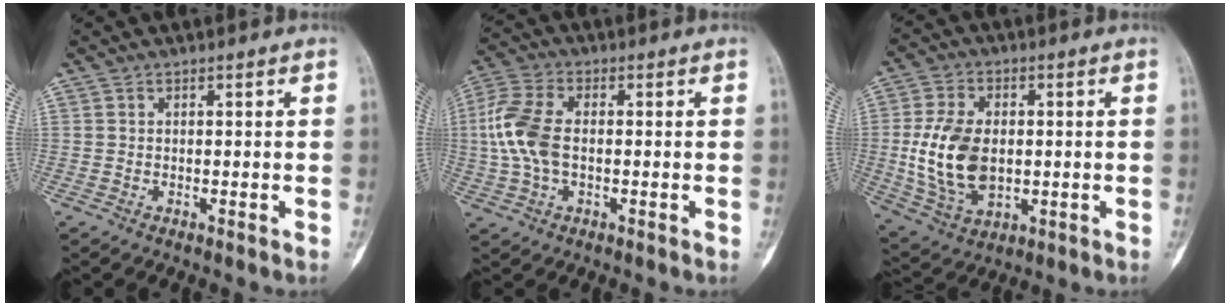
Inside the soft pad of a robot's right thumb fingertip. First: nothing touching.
{"total": 10.3, "force": [-0.1, 6.0, 8.3], "torque": [-0.195, 0.018, -0.007]}
{"total": 14.0, "force": [-0.4, 9.1, 10.7], "torque": [-0.198, -0.004, 0.005]}